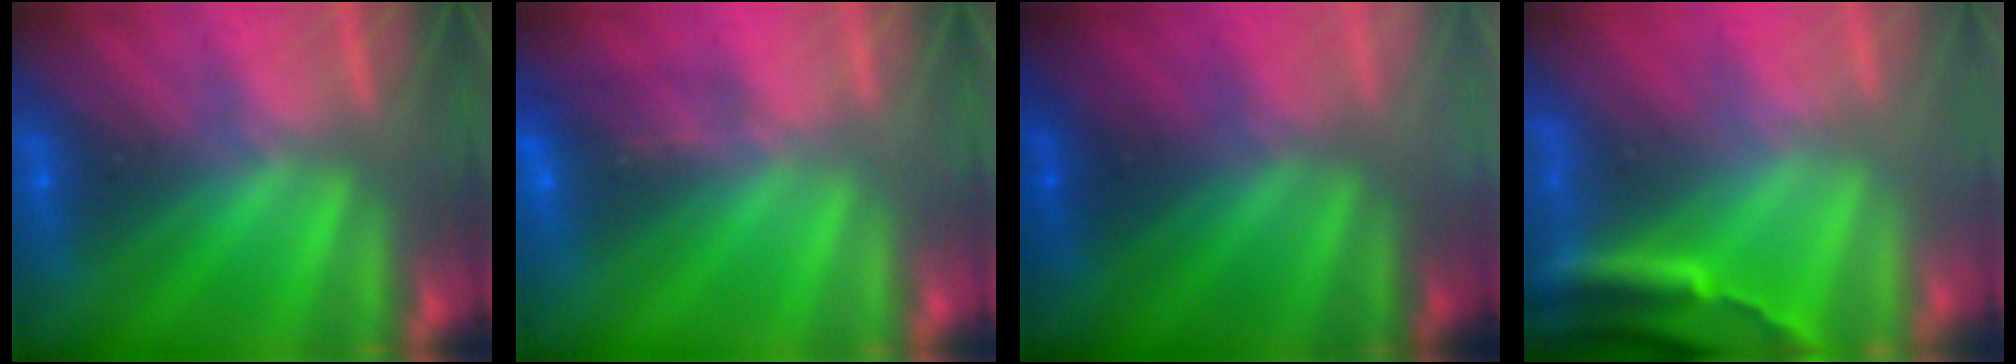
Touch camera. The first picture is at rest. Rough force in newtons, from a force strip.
{"total": 1.3}
{"total": 2.6}
{"total": 4.4}